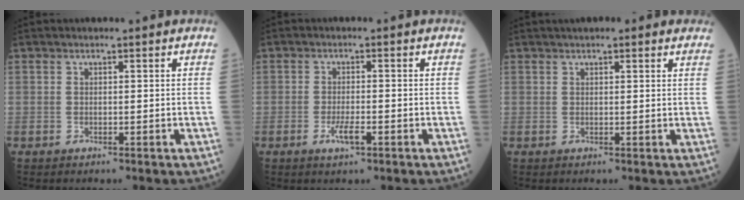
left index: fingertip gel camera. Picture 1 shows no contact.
{"total": 2.9, "force": [-1.4, 0.6, 2.5], "torque": [-0.051, -0.003, -0.024]}
{"total": 5.8, "force": [4.6, 1.1, 3.3], "torque": [-0.045, 0.029, 0.058]}